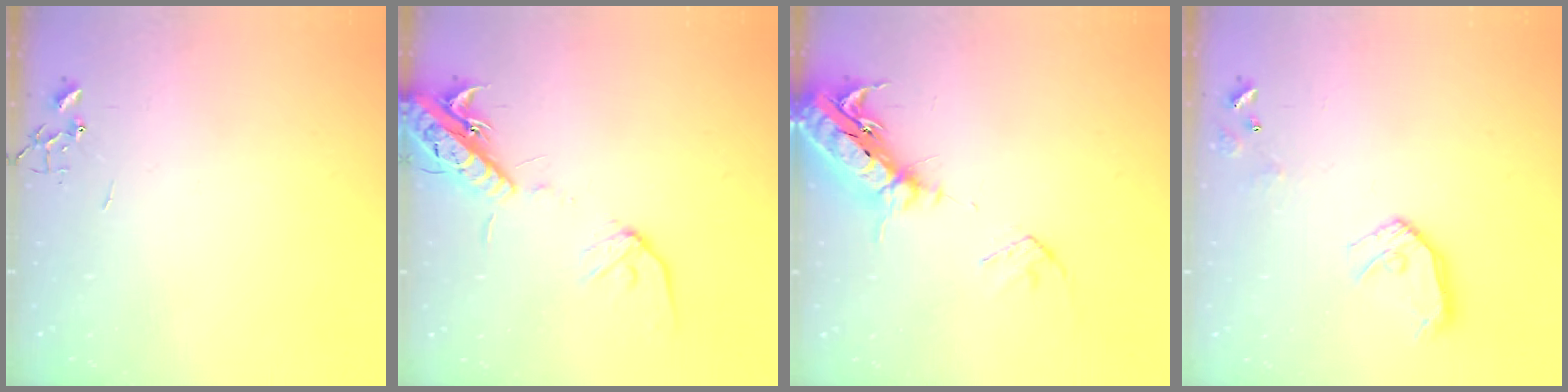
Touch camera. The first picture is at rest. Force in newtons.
{"total": 15.1, "press": 14.7, "slide": 3.3}
{"total": 18.4, "press": 17.9, "slide": 4.4}
{"total": 11.7, "press": 11.6, "slide": 1.2}